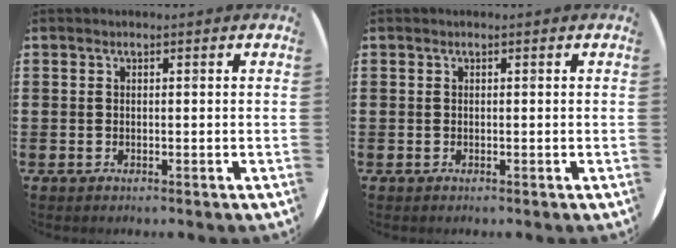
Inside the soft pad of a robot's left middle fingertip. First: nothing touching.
{"total": 0.0}